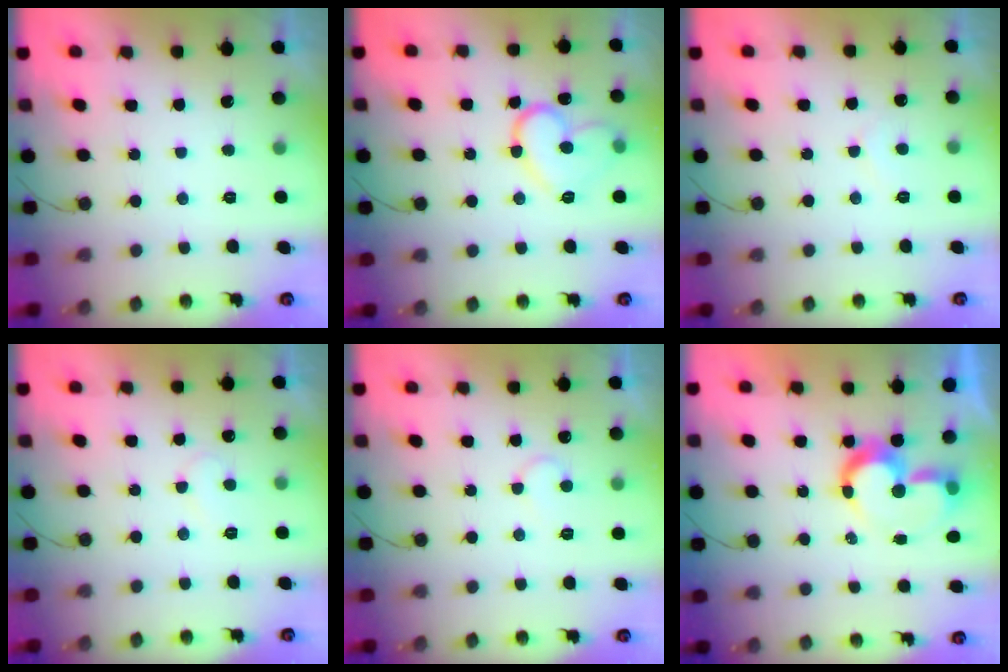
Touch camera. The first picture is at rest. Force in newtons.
{"total": 13.6, "press": 13.6, "slide": 1.1}
{"total": 4.1, "press": 4.1, "slide": 0.3}
{"total": 6.9, "press": 6.9, "slide": 0.5}
{"total": 5.0, "press": 5.0, "slide": 0.5}
{"total": 9.7, "press": 9.6, "slide": 1.5}